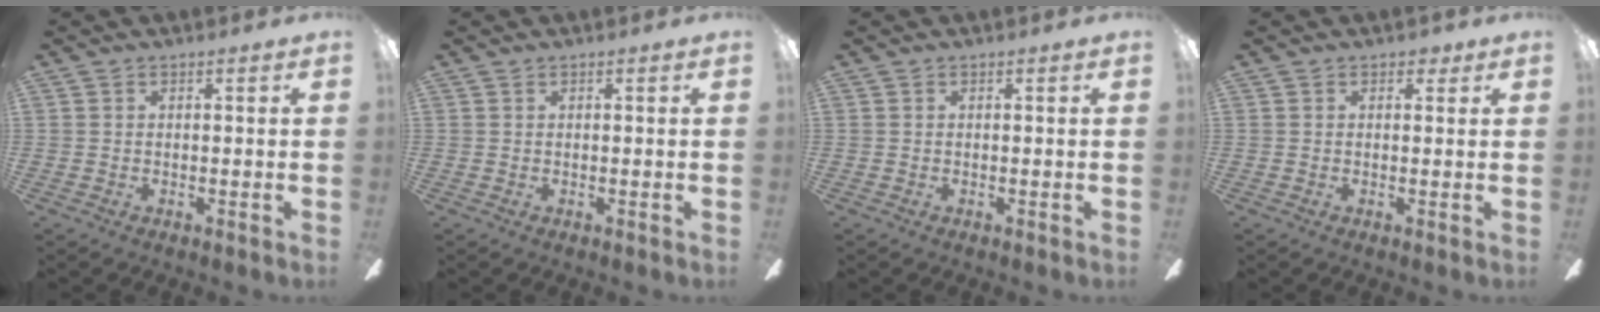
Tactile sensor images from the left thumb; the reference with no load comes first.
{"total": 0.0}
{"total": 0.0}
{"total": 1.7, "force": [0.9, 1.3, 0.7], "torque": [0.003, -0.001, 0.014]}